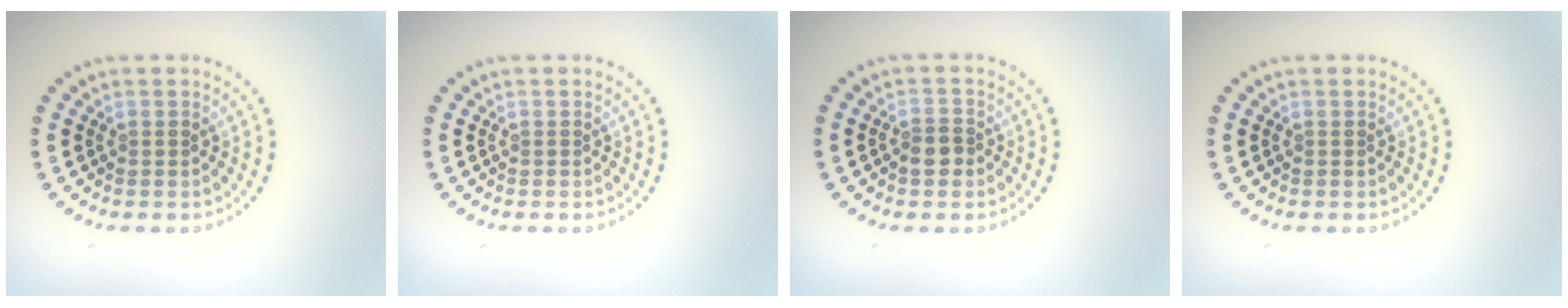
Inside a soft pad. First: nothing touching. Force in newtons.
{"total": 0.0}
{"total": 2.0, "press": 1.8, "slide": 0.9}
{"total": 0.0}